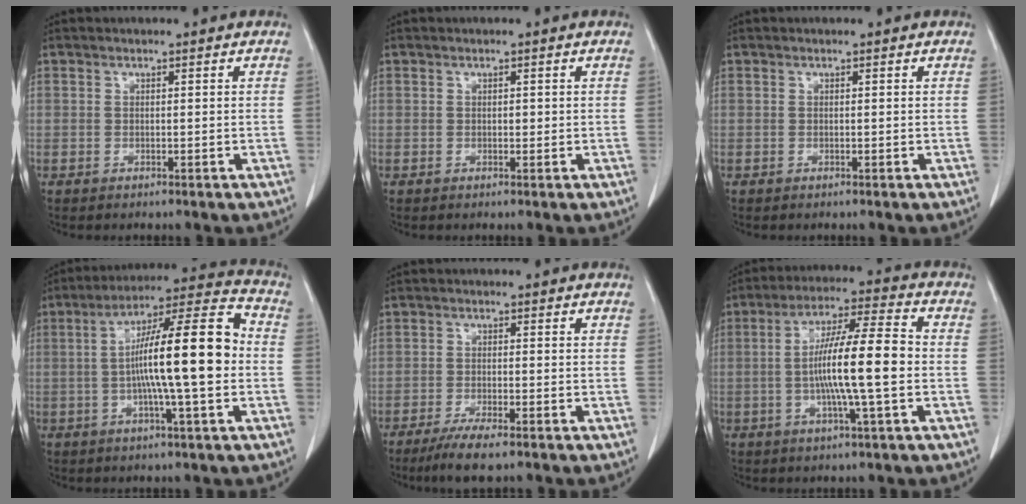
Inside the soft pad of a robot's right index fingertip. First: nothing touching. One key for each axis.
{"total": 1.0, "fx": 0.0, "fy": 0.4, "fz": 0.9, "tx": -0.015, "ty": 0.001, "tz": 0.001}
{"total": 0.0}
{"total": 16.2, "fx": -0.9, "fy": 1.1, "fz": 16.2, "tx": -0.261, "ty": 0.021, "tz": -0.021}
{"total": 5.4, "fx": -3.9, "fy": 0.6, "fz": 3.8, "tx": -0.068, "ty": -0.013, "tz": -0.064}
{"total": 12.5, "fx": -1.3, "fy": 0.4, "fz": 12.4, "tx": -0.218, "ty": 0.007, "tz": -0.029}